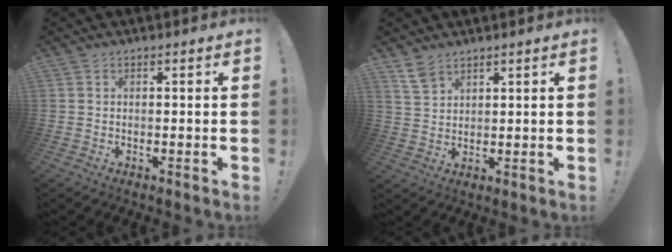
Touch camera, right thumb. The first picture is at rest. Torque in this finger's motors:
{"motor_torque": [0.00, -0.02, 0.20, 0.02, 0.00]}